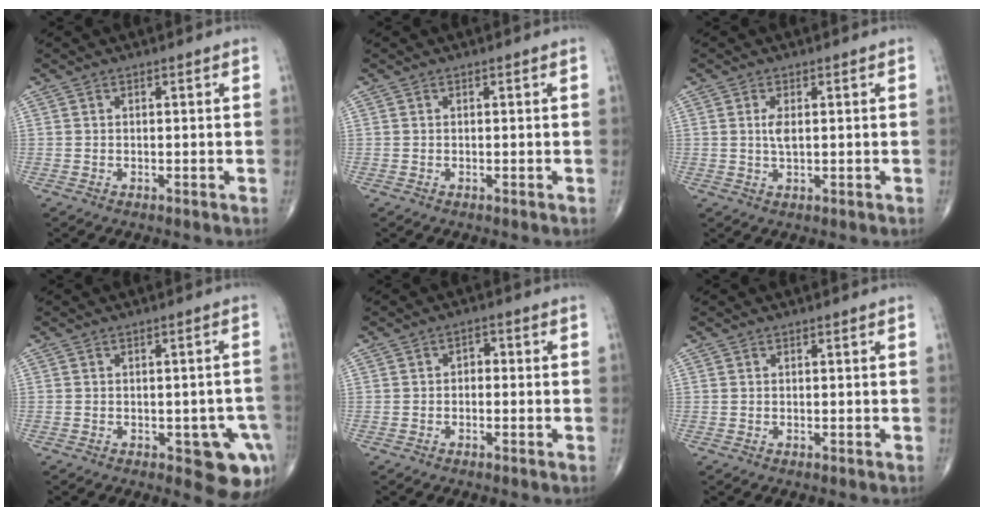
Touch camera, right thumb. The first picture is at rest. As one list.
[{"total": 0.0}, {"total": 2.4, "force": [0.4, 0.9, 2.2], "torque": [-0.045, -0.003, 0.011]}, {"total": 8.9, "force": [-3.5, 3.7, 7.2], "torque": [-0.049, 0.007, -0.038]}, {"total": 1.9, "force": [-0.3, 1.4, 1.3], "torque": [-0.006, 0.010, -0.013]}, {"total": 0.0}]